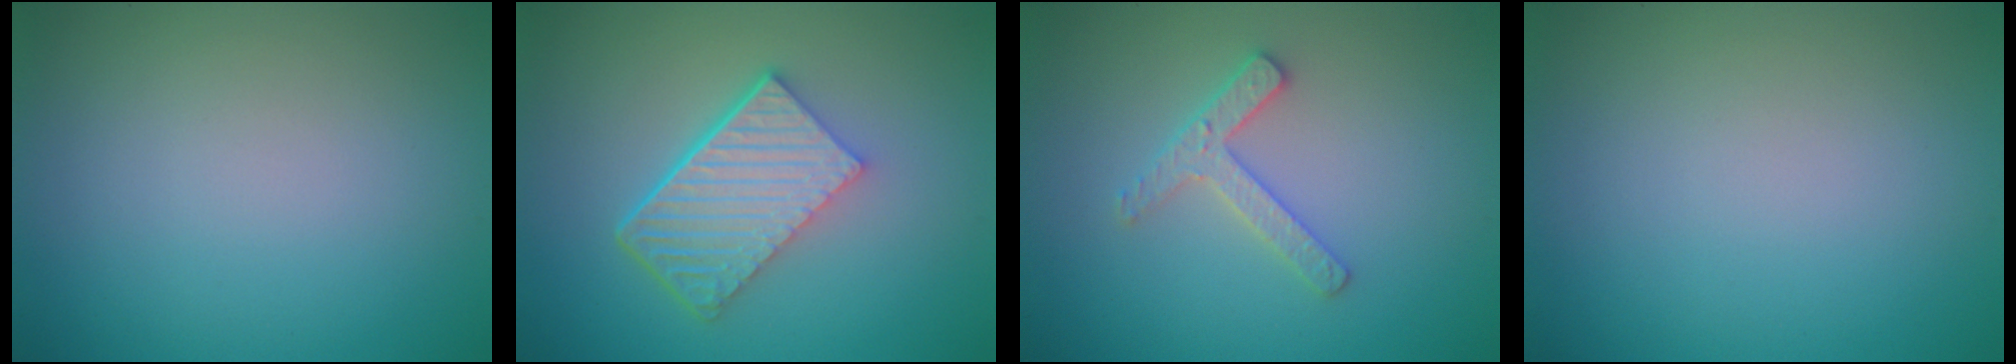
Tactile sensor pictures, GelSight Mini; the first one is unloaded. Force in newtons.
{"total": 6.1, "press": 4.1, "slide": 4.4}
{"total": 2.4, "press": 2.4, "slide": 0.4}
{"total": 0.0}